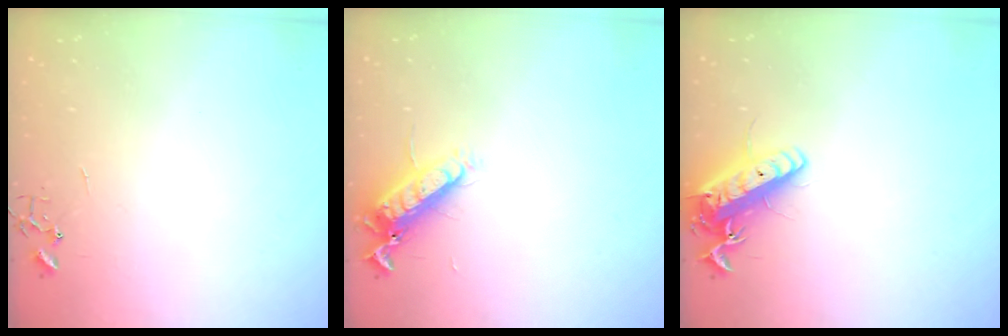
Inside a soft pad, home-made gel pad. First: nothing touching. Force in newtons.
{"total": 13.5, "press": 13.3, "slide": 1.9}
{"total": 14.7, "press": 14.4, "slide": 2.8}